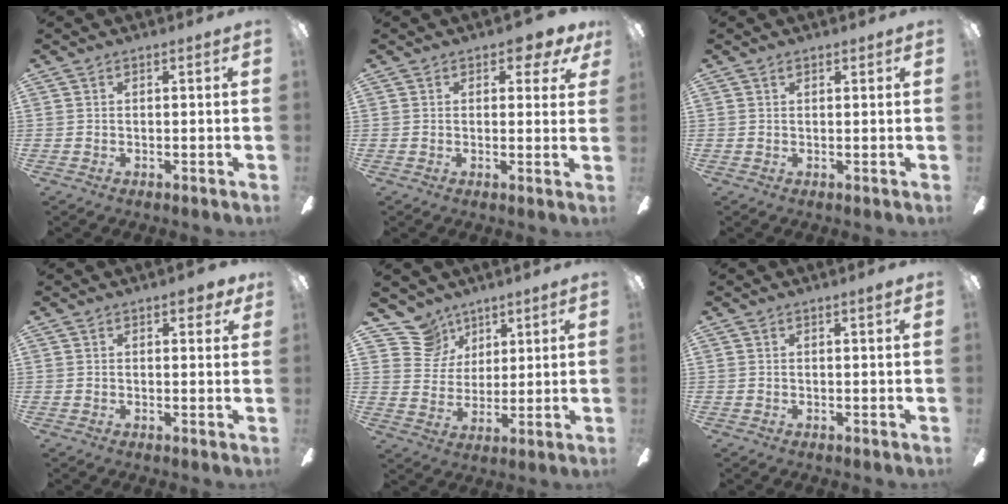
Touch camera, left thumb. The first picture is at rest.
{"total": 3.8, "force": [2.3, 2.1, 2.3], "torque": [-0.017, -0.006, 0.037]}
{"total": 0.8, "force": [0.5, 0.5, 0.3], "torque": [-0.007, 0.003, 0.010]}
{"total": 2.7, "force": [1.7, 1.3, 1.6], "torque": [-0.011, -0.005, 0.024]}
{"total": 10.2, "force": [6.8, 7.6, 0.7], "torque": [-0.030, -0.045, 0.136]}
{"total": 1.0, "force": [0.6, 0.1, 0.8], "torque": [-0.017, 0.004, 0.008]}